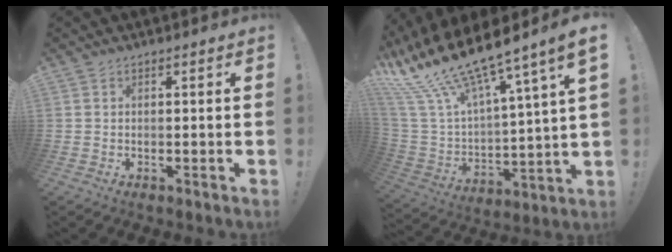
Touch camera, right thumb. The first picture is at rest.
{"total": 18.0, "force": [14.5, 4.8, 9.7], "torque": [-0.189, -0.105, 0.258]}